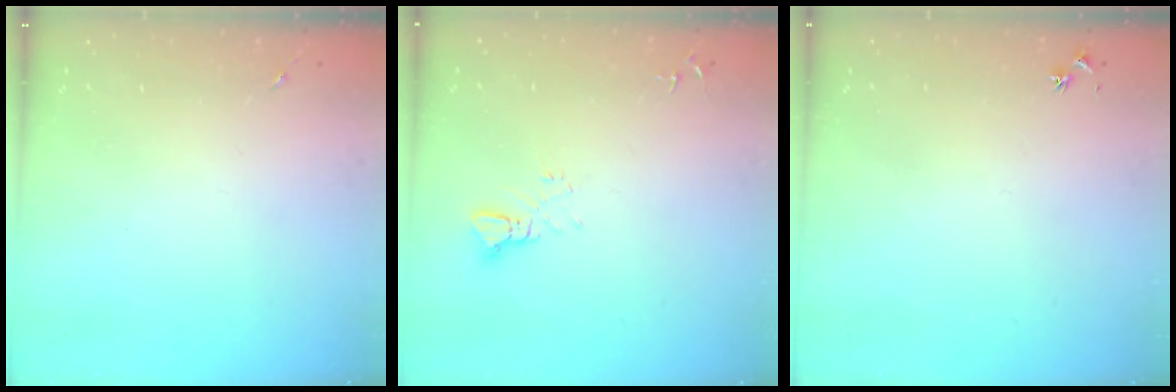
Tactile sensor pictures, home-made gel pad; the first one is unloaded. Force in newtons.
{"total": 3.1, "press": 3.1, "slide": 0.1}
{"total": 2.5, "press": 2.5, "slide": 0.3}